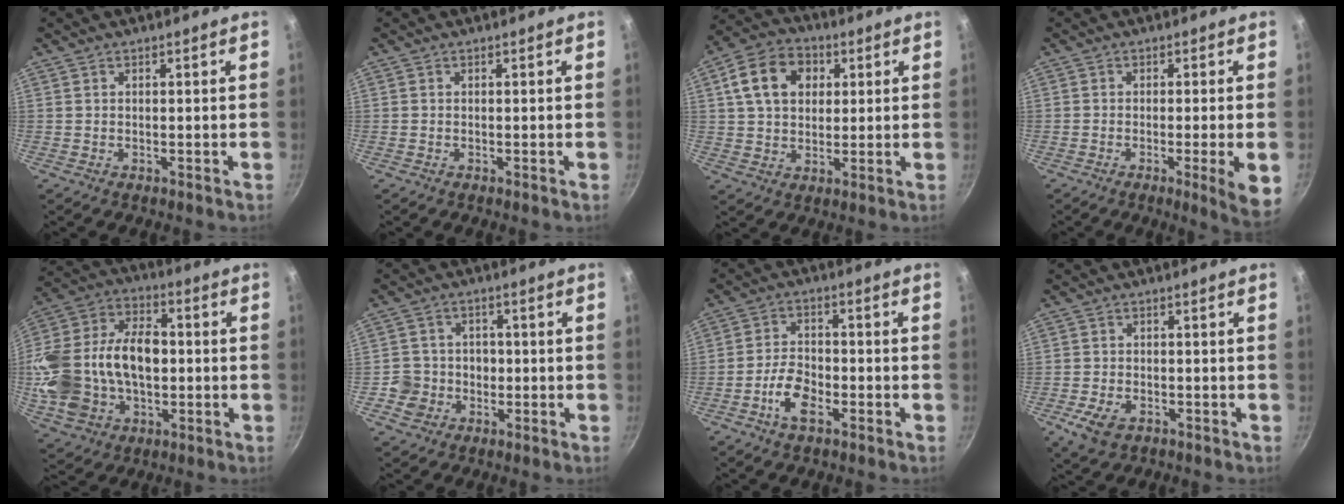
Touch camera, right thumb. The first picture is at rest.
{"total": 0.0}
{"total": 12.5, "force": [3.6, 9.3, 7.5], "torque": [-0.115, 0.010, 0.049]}
{"total": 7.0, "force": [-1.9, 0.4, 6.7], "torque": [-0.095, 0.000, -0.026]}
{"total": 23.3, "force": [-1.1, 15.8, 17.1], "torque": [-0.313, 0.039, -0.012]}
{"total": 6.2, "force": [-1.7, 5.8, 1.2], "torque": [0.015, 0.022, -0.033]}
{"total": 7.1, "force": [-3.3, 3.6, 5.1], "torque": [-0.091, 0.028, -0.065]}
{"total": 5.7, "force": [-2.6, 3.5, 3.7], "torque": [-0.077, 0.004, -0.045]}